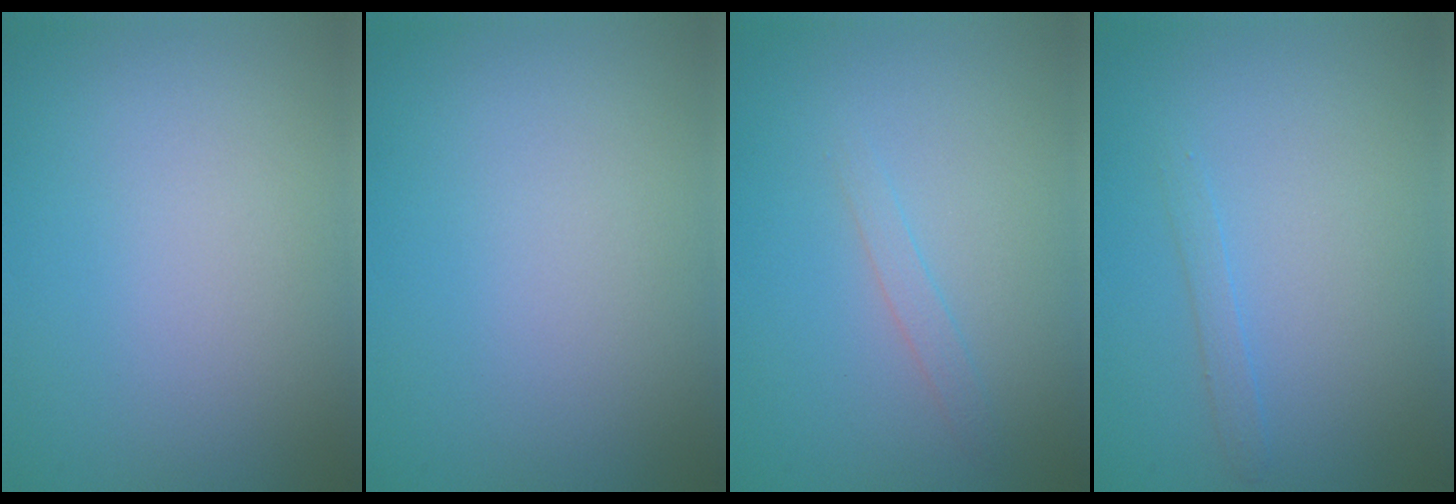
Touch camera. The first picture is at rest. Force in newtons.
{"total": 0.0}
{"total": 1.0, "press": 1.0, "slide": 0.0}
{"total": 1.0, "press": 1.0, "slide": 0.0}